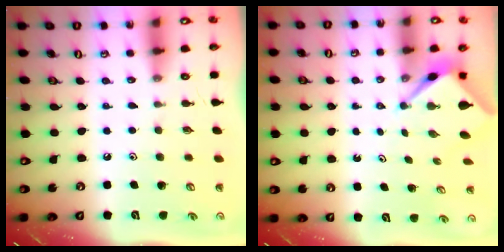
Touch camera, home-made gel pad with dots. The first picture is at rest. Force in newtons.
{"total": 2.6, "press": 2.6, "slide": 0.1}